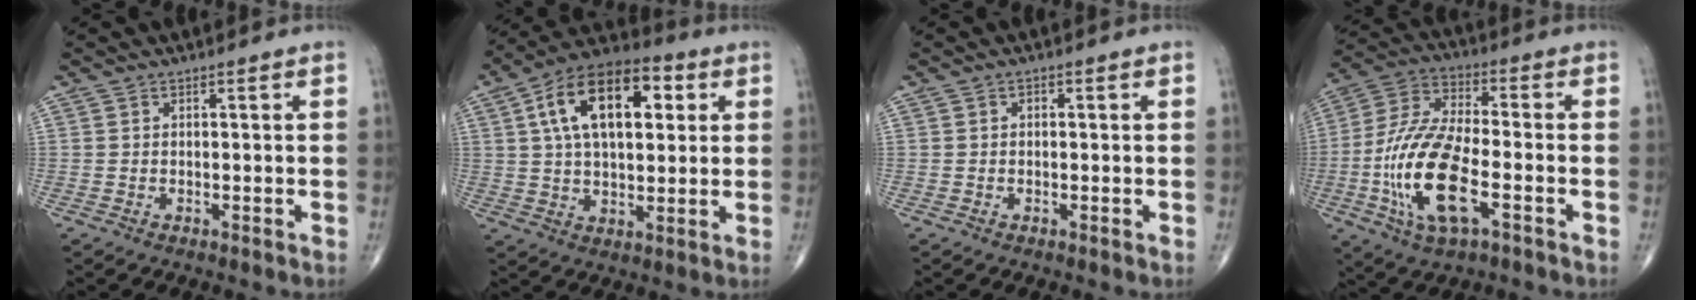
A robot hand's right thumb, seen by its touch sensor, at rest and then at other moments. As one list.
[{"total": 18.6, "force": [5.2, 10.0, 14.8], "torque": [-0.223, 0.013, 0.078]}, {"total": 0.8, "force": [0.1, 0.6, 0.6], "torque": [-0.005, 0.002, 0.000]}, {"total": 17.8, "force": [-5.1, 7.1, 15.6], "torque": [-0.325, 0.019, -0.094]}]